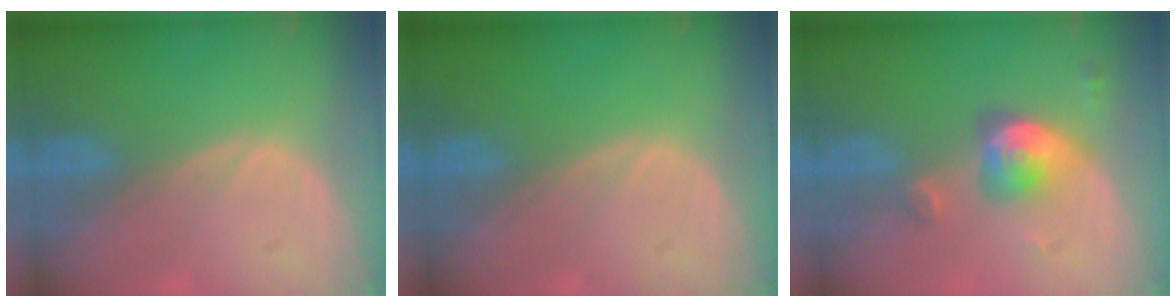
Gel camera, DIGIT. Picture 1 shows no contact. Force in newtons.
{"total": 0.0}
{"total": 4.9, "press": 4.8, "slide": 1.1}